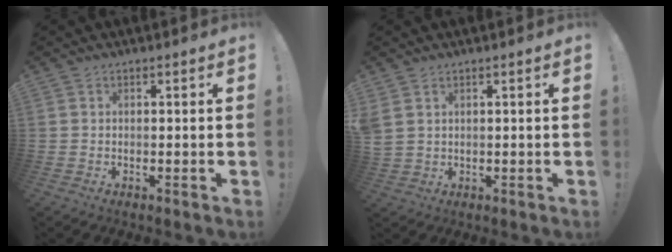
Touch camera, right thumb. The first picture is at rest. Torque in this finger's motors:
{"motor_torque": [0.22, 0.25, 0.76, 0.20, 0.08]}